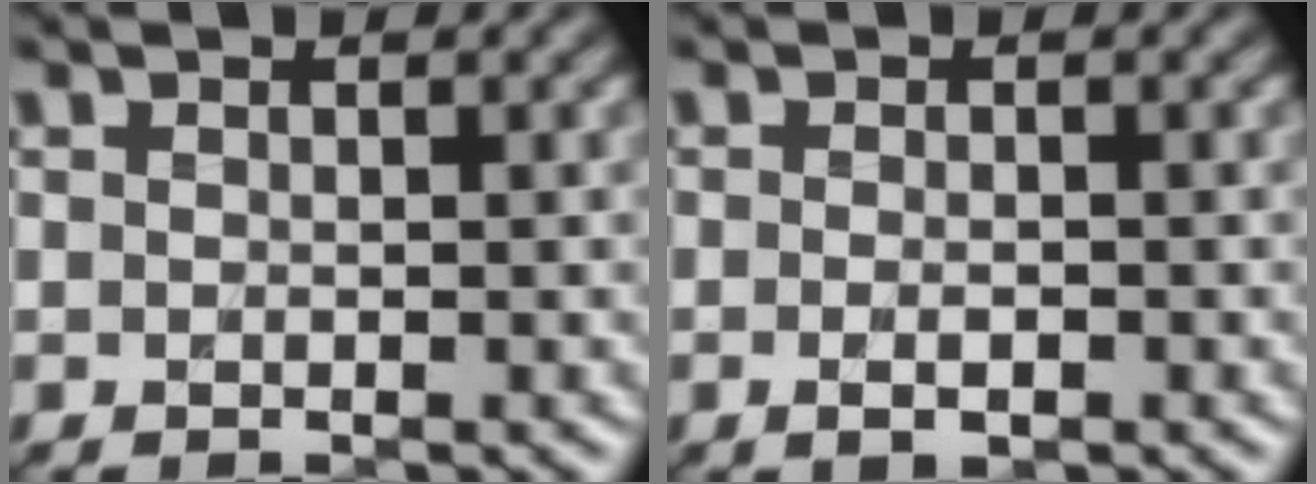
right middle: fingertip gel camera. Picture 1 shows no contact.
{"total": 1.5, "force": [-0.5, 0.5, 1.3], "torque": [-0.025, -0.005, -0.011]}